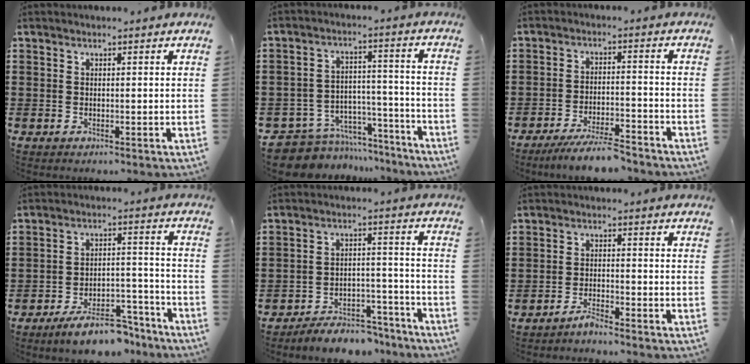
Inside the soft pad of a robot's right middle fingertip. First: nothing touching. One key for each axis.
{"total": 7.4, "fx": -6.9, "fy": 2.5, "fz": 0.9, "tx": -0.025, "ty": 0.013, "tz": -0.135}
{"total": 5.8, "fx": -5.2, "fy": 0.2, "fz": 2.5, "tx": -0.054, "ty": -0.011, "tz": -0.099}
{"total": 8.6, "fx": -7.1, "fy": 2.2, "fz": 4.3, "tx": -0.069, "ty": 0.018, "tz": -0.128}
{"total": 5.8, "fx": -5.6, "fy": 0.9, "fz": 0.9, "tx": -0.013, "ty": 0.014, "tz": -0.109}
{"total": 2.4, "fx": -2.3, "fy": -0.1, "fz": 0.7, "tx": -0.020, "ty": 0.000, "tz": -0.047}